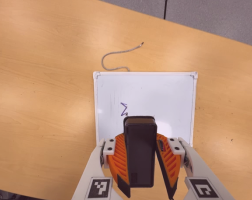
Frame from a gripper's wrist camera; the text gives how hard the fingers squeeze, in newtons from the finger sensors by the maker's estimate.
{"total": 9.2, "left": 8.2, "right": 10.3}